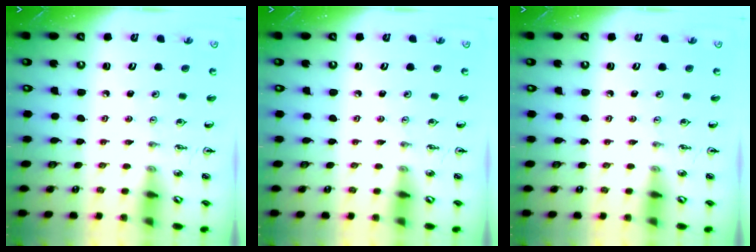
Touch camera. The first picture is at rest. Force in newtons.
{"total": 0.0}
{"total": 0.0}